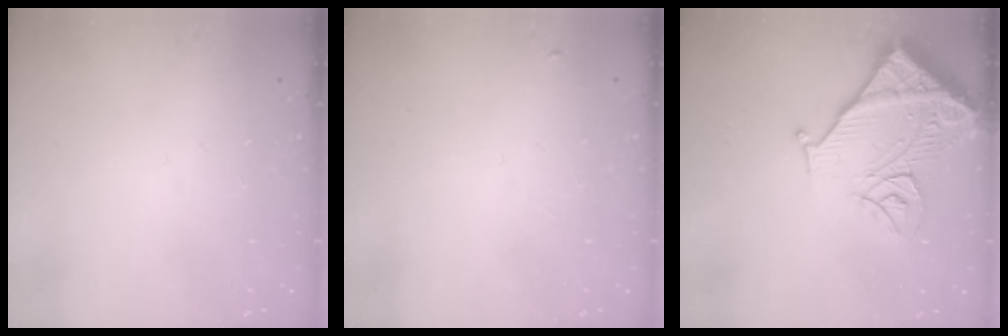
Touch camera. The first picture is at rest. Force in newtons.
{"total": 3.9, "press": 3.8, "slide": 0.6}
{"total": 15.0, "press": 14.9, "slide": 1.9}